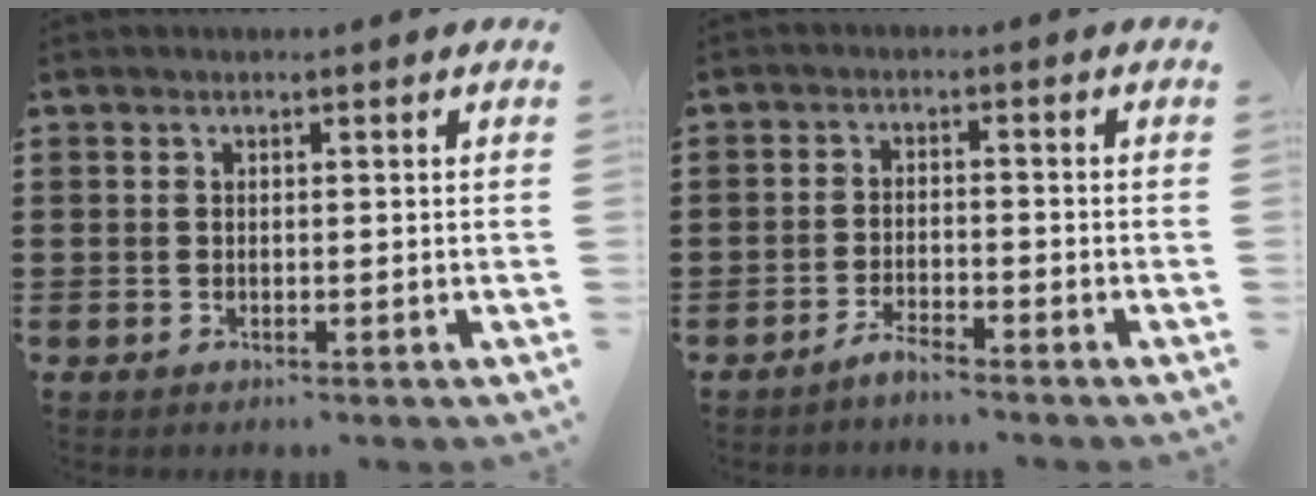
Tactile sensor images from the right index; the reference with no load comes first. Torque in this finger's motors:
{"motor_torque": [-0.09, 1.41, -0.59, -0.21]}